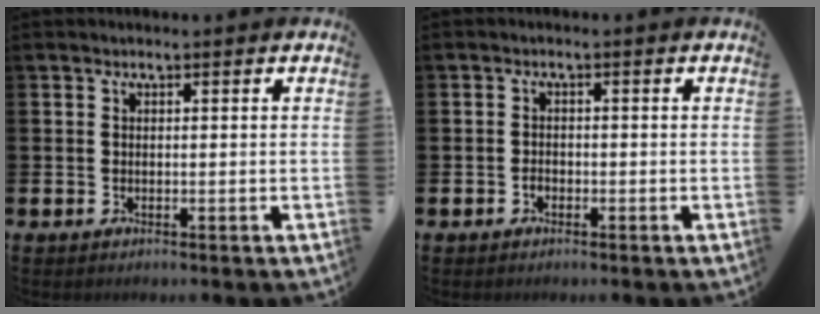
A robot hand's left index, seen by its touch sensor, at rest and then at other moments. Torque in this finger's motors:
{"motor_torque": [0.30, 0.24, 0.02, 0.03]}